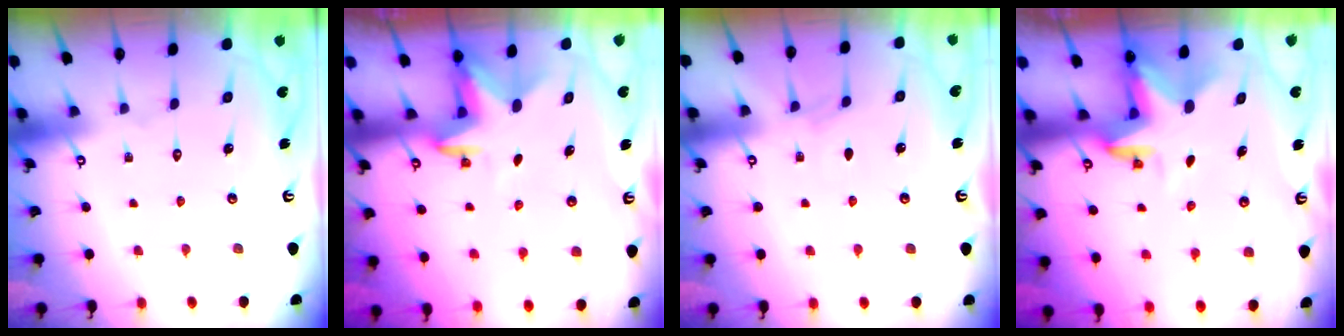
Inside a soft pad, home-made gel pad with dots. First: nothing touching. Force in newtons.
{"total": 3.1, "press": 3.0, "slide": 0.8}
{"total": 1.5, "press": 1.4, "slide": 0.3}
{"total": 3.2, "press": 3.2, "slide": 0.3}